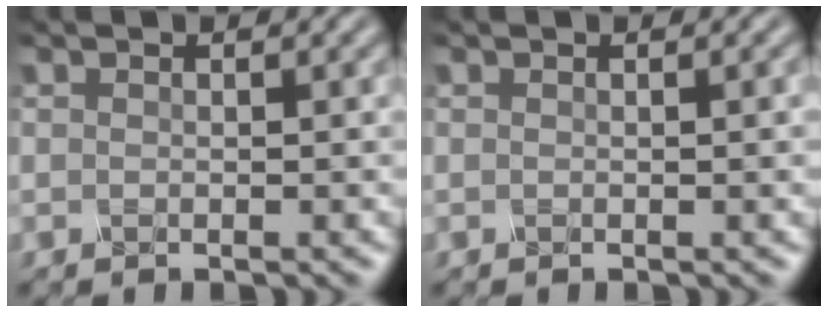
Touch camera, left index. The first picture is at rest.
{"total": 1.3, "force": [0.0, 0.4, 1.2], "torque": [-0.011, 0.002, -0.003]}